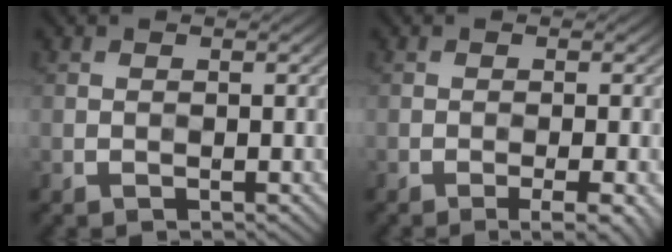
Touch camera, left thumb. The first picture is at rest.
{"total": 3.4, "force": [-1.5, 0.4, 3.1], "torque": [-0.044, 0.007, -0.024]}